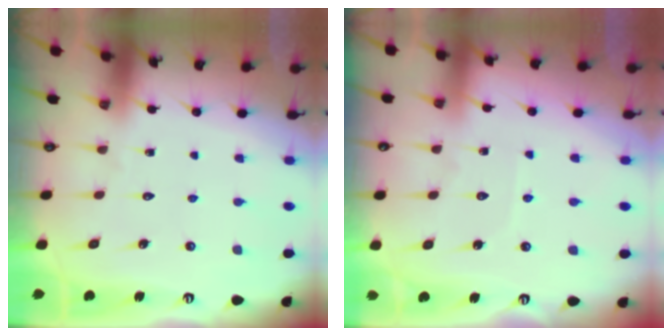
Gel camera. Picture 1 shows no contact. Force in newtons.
{"total": 2.9, "press": 2.9, "slide": 0.4}